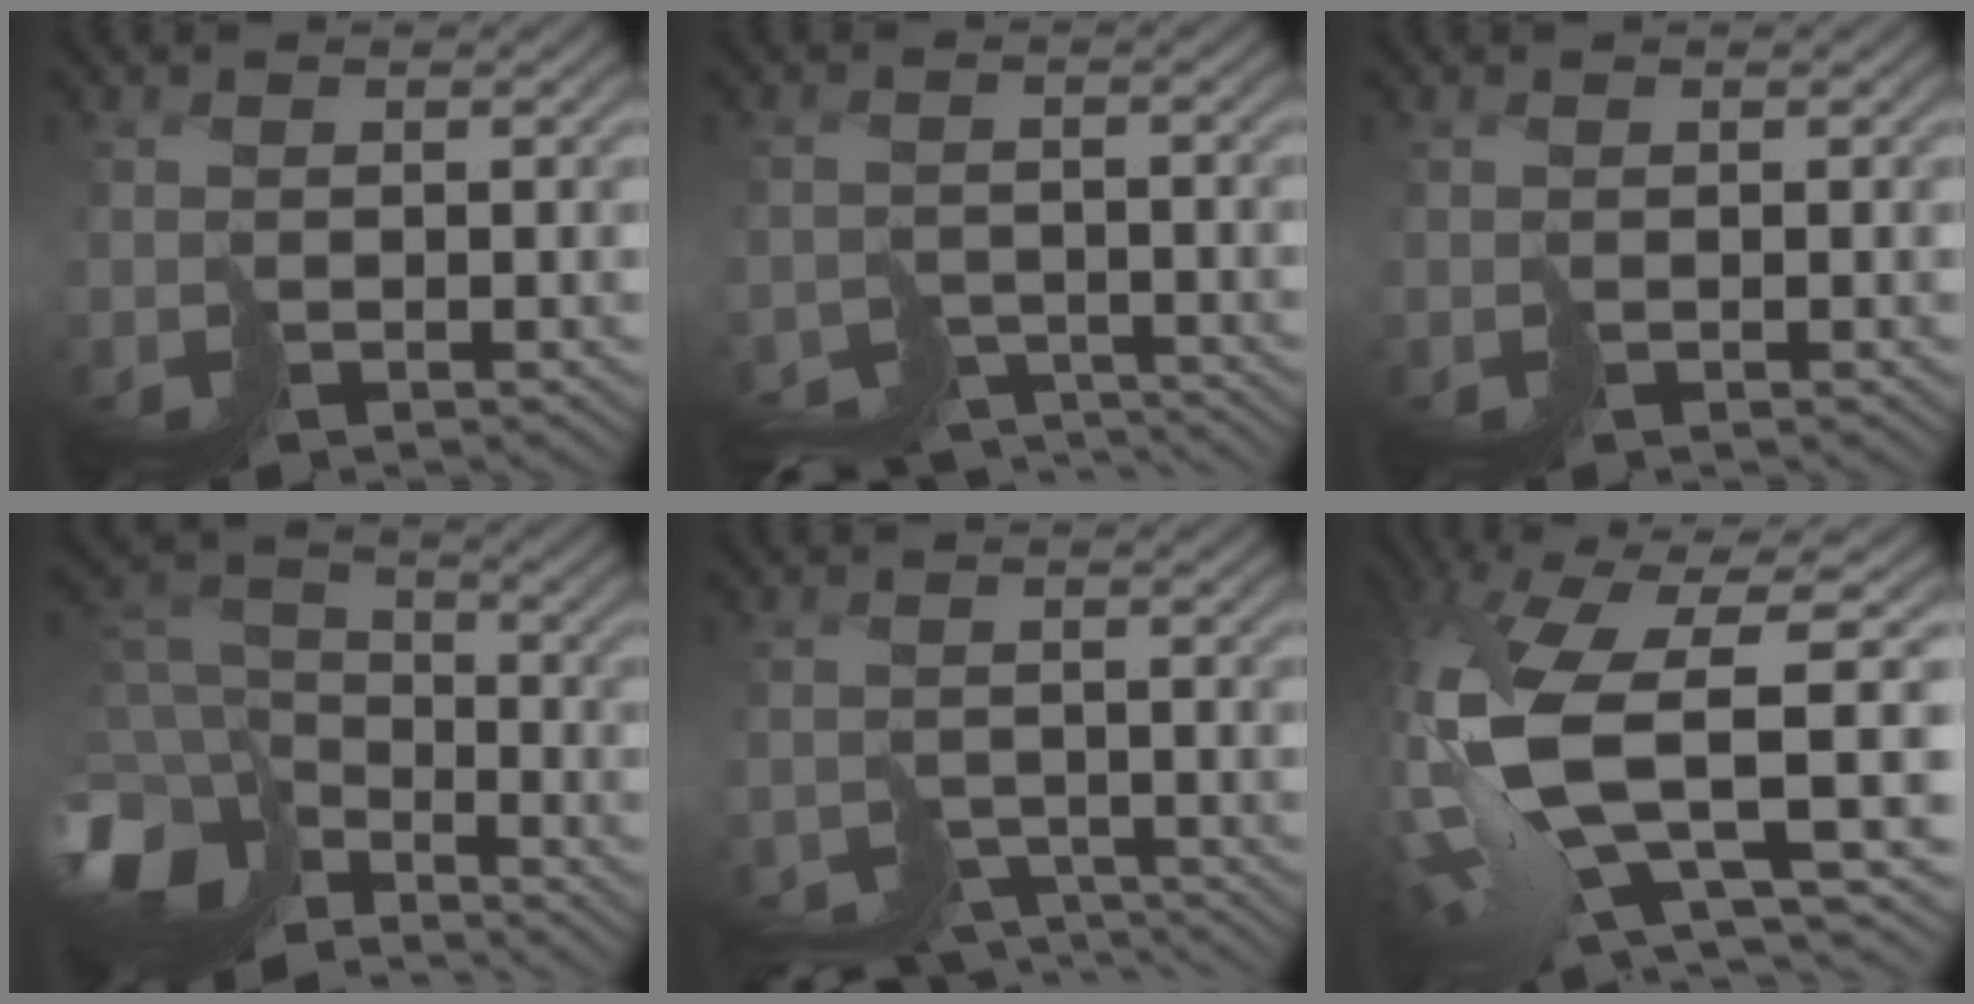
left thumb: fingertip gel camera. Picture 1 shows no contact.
{"total": 5.7, "force": [-5.2, 1.9, 1.3], "torque": [-0.009, -0.015, -0.084]}
{"total": 0.0}
{"total": 14.1, "force": [-8.6, 8.6, 7.1], "torque": [-0.225, -0.026, -0.145]}
{"total": 6.5, "force": [-5.7, 2.6, 1.7], "torque": [-0.014, -0.017, -0.085]}
{"total": 14.2, "force": [0.5, 5.1, 13.2], "torque": [-0.320, -0.011, 0.022]}